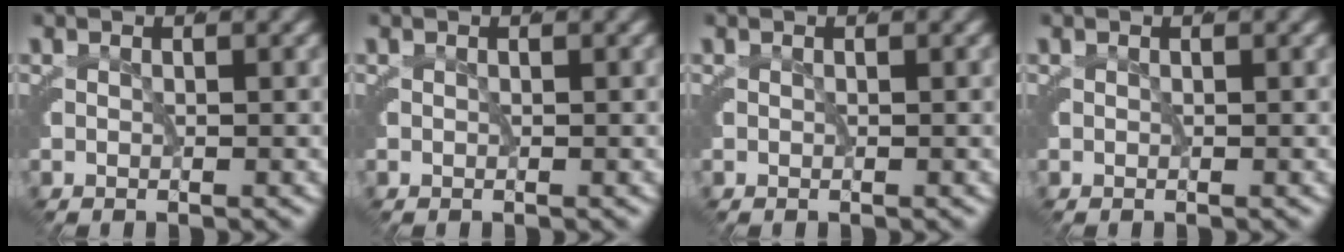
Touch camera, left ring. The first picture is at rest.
{"total": 0.0}
{"total": 0.0}
{"total": 0.0}